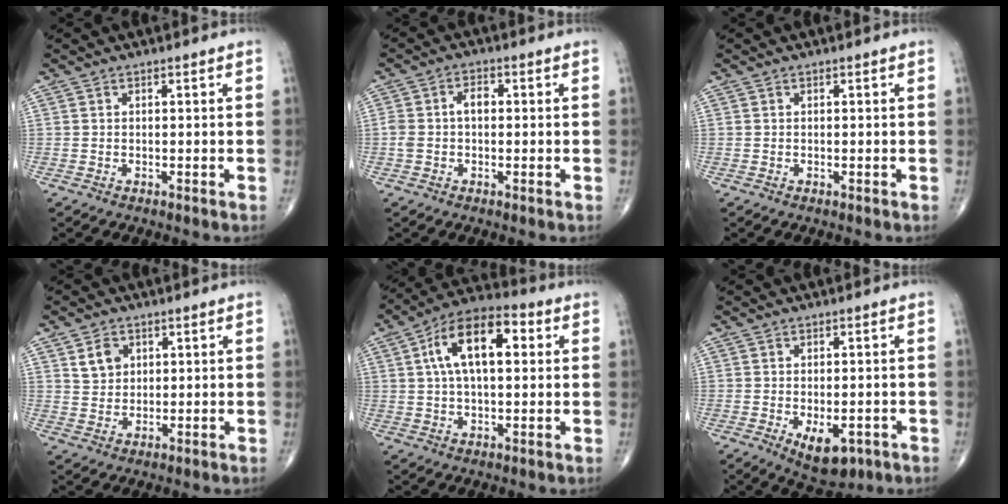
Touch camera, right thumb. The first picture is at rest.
{"total": 4.1, "force": [0.0, 2.6, 3.2], "torque": [-0.071, 0.020, -0.002]}
{"total": 0.0}
{"total": 4.5, "force": [1.9, 3.5, 2.0], "torque": [-0.018, -0.013, 0.037]}
{"total": 14.6, "force": [3.5, 7.2, 12.2], "torque": [-0.201, 0.023, 0.052]}
{"total": 7.3, "force": [-2.6, 3.8, 5.7], "torque": [-0.077, -0.002, -0.025]}